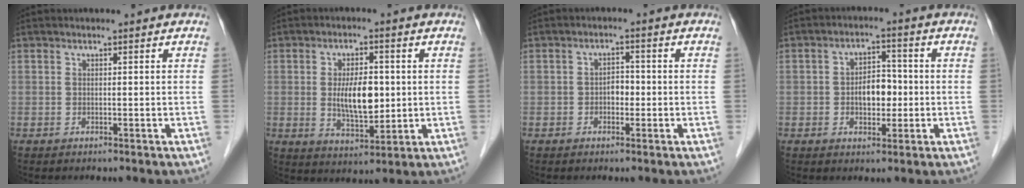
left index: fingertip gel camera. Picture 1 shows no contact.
{"total": 7.7, "force": [0.3, 3.2, 7.0], "torque": [-0.129, -0.004, 0.010]}
{"total": 2.4, "force": [-0.6, 1.5, 1.7], "torque": [-0.022, 0.009, -0.011]}
{"total": 5.3, "force": [-0.7, 3.1, 4.2], "torque": [-0.070, 0.013, -0.011]}